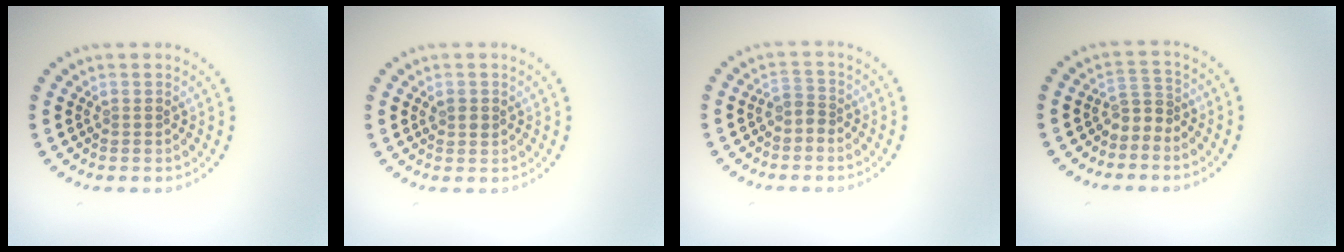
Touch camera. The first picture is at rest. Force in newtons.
{"total": 1.1, "press": 1.1, "slide": 0.1}
{"total": 1.6, "press": 1.2, "slide": 1.0}
{"total": 1.8, "press": 1.1, "slide": 1.4}